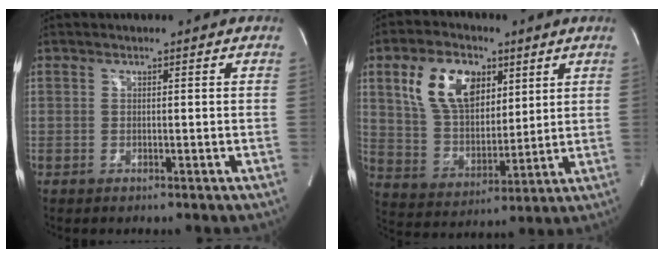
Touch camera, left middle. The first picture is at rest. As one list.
[{"total": 13.0, "force": [5.8, 7.7, 8.7], "torque": [-0.182, 0.024, 0.114]}]